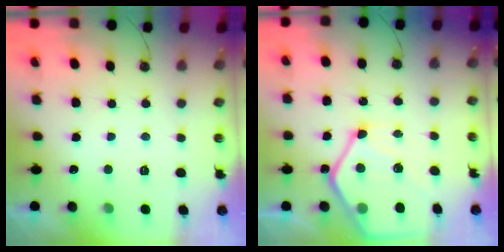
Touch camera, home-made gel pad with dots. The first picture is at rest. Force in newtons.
{"total": 16.0, "press": 15.9, "slide": 1.5}